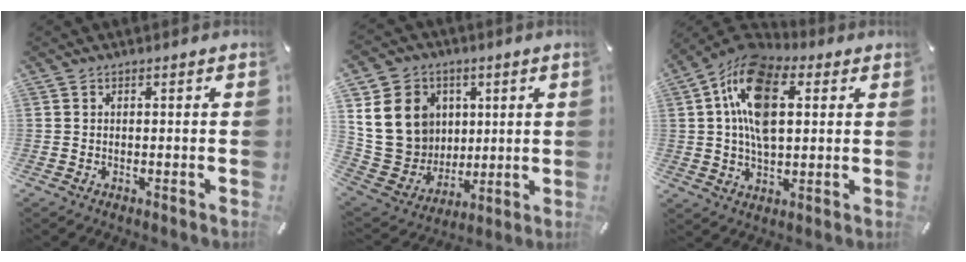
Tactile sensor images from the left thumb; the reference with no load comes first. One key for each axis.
{"total": 16.9, "fx": 4.1, "fy": 15.2, "fz": 6.1, "tx": -0.121, "ty": -0.015, "tz": 0.089}
{"total": 16.8, "fx": 4.4, "fy": 10.2, "fz": 12.6, "tx": -0.250, "ty": 0.001, "tz": 0.077}